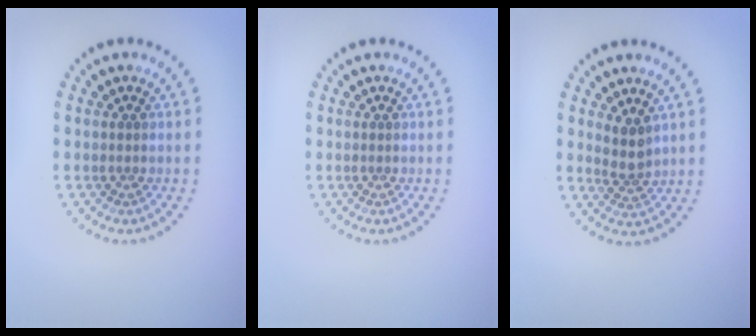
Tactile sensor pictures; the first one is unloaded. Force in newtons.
{"total": 0.0}
{"total": 2.2, "press": 1.8, "slide": 1.3}